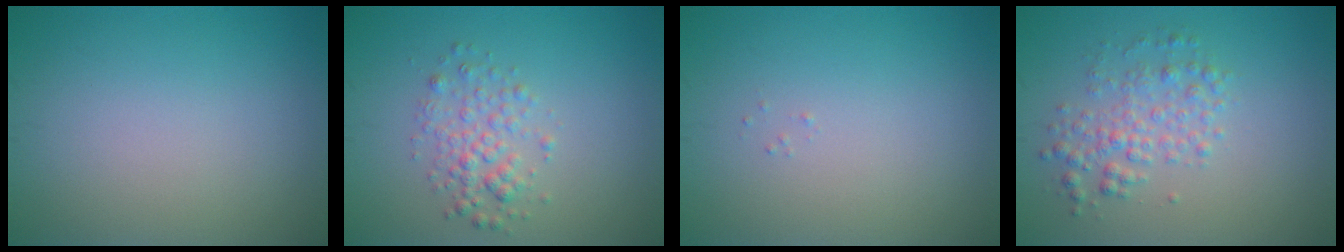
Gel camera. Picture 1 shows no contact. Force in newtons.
{"total": 2.5, "press": 2.5, "slide": 0.1}
{"total": 0.0}
{"total": 2.9, "press": 2.9, "slide": 0.1}